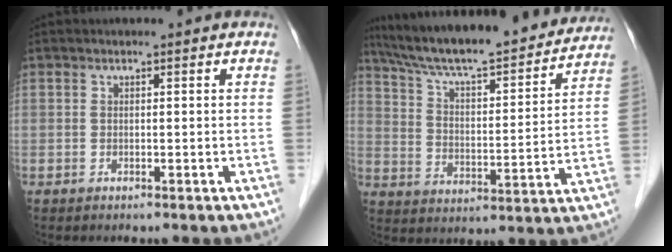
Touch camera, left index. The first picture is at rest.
{"total": 24.1, "force": [21.5, 3.2, 10.4], "torque": [-0.173, -0.001, 0.310]}